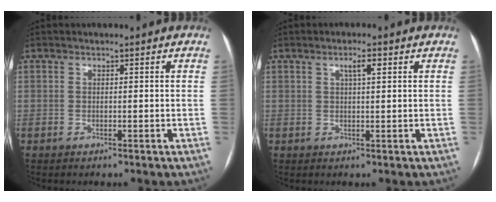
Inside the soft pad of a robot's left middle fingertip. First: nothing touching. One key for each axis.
{"total": 2.2, "fx": 0.9, "fy": 0.3, "fz": 1.9, "tx": -0.035, "ty": 0.004, "tz": 0.016}